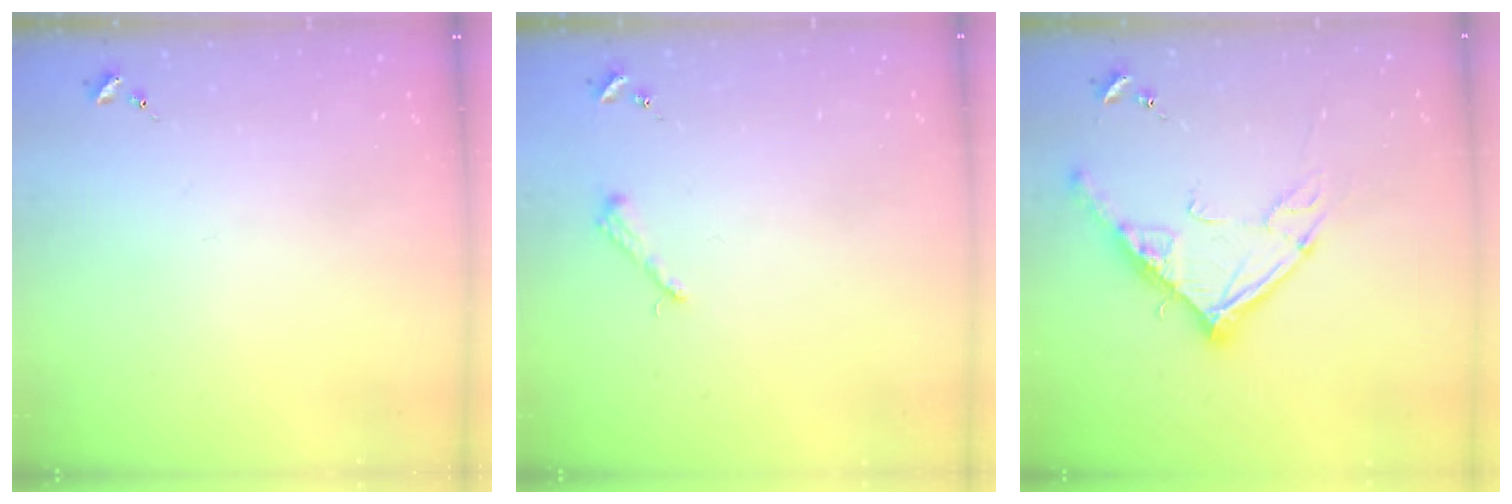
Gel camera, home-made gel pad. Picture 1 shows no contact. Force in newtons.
{"total": 3.6, "press": 3.6, "slide": 0.4}
{"total": 14.5, "press": 14.4, "slide": 1.4}